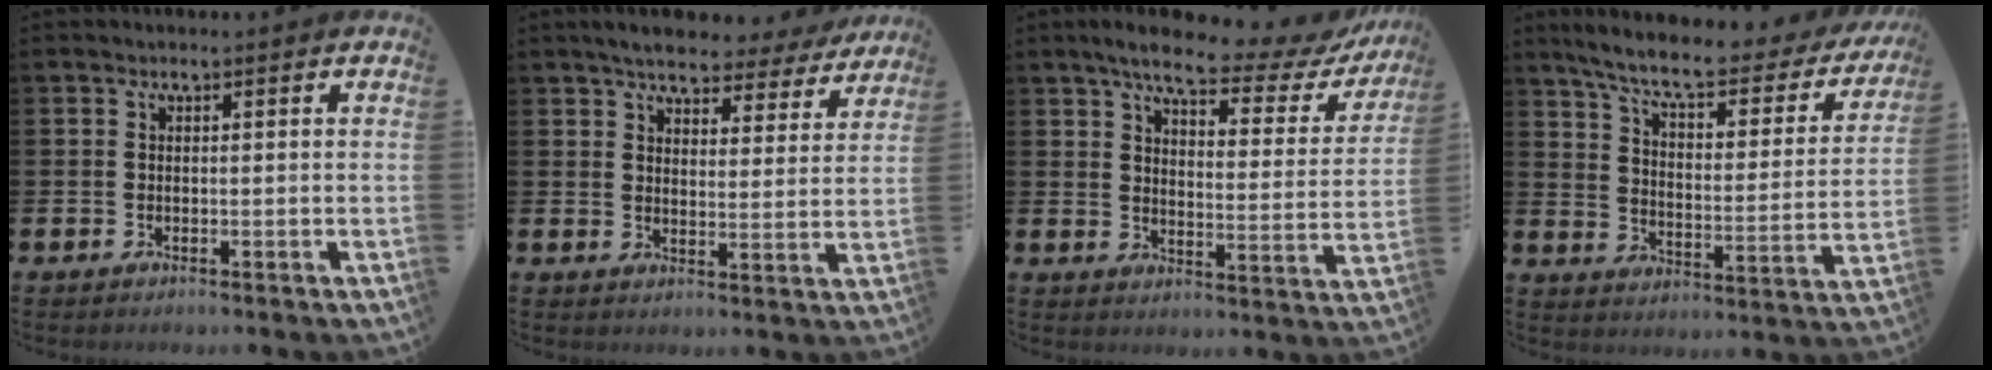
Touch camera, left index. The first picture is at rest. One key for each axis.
{"total": 5.5, "fx": 5.3, "fy": 1.2, "fz": 1.2, "tx": -0.041, "ty": -0.026, "tz": 0.091}
{"total": 7.0, "fx": 5.8, "fy": 1.6, "fz": 3.5, "tx": -0.079, "ty": -0.036, "tz": 0.091}
{"total": 7.9, "fx": 6.7, "fy": 1.7, "fz": 3.9, "tx": -0.098, "ty": -0.044, "tz": 0.107}